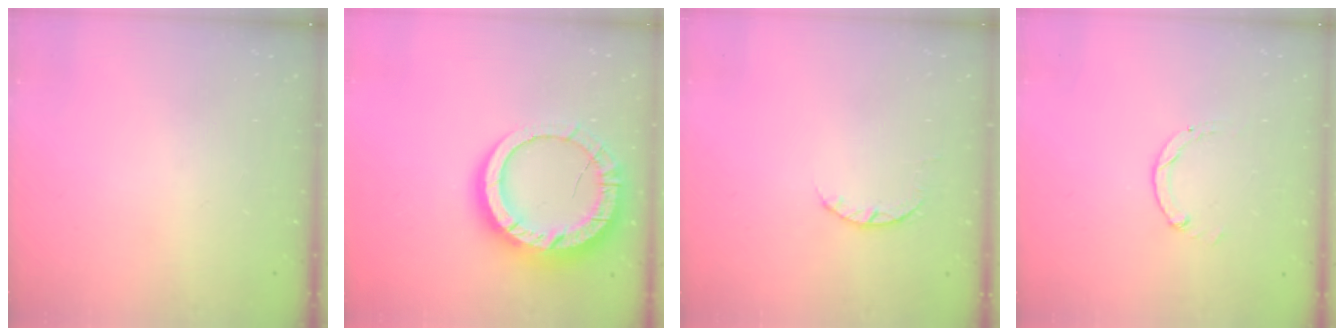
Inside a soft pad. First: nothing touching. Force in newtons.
{"total": 16.2, "press": 16.2, "slide": 1.5}
{"total": 3.2, "press": 3.2, "slide": 0.4}
{"total": 0.0}